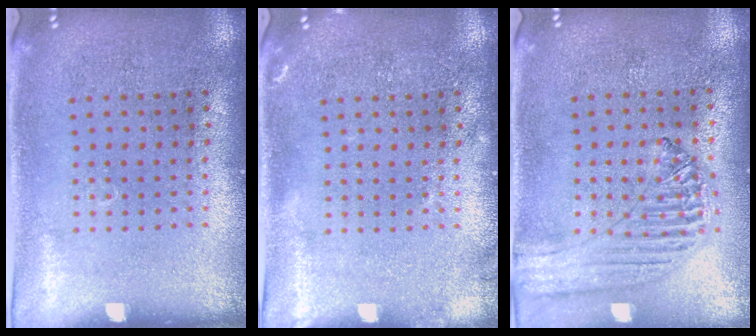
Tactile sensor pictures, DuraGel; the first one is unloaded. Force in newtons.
{"total": 1.0, "press": 1.0, "slide": 0.3}
{"total": 1.2, "press": 1.2, "slide": 0.2}